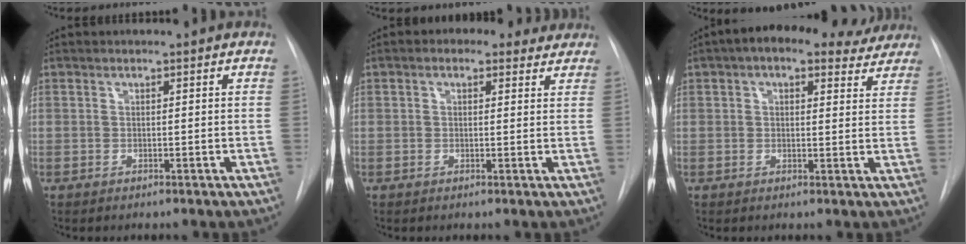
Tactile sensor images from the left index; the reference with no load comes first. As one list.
[{"total": 4.8, "force": [3.4, 2.7, 1.9], "torque": [-0.018, 0.020, 0.040]}, {"total": 12.0, "force": [9.1, 4.9, 6.1], "torque": [-0.070, 0.037, 0.112]}]